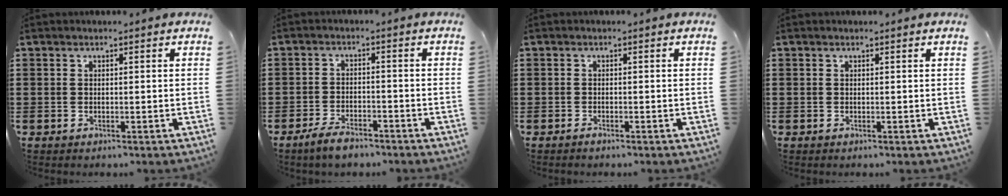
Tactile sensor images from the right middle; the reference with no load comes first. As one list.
[{"total": 3.5, "force": [-2.9, 1.0, 1.7], "torque": [-0.036, 0.007, -0.057]}, {"total": 0.6, "force": [-0.5, 0.0, 0.3], "torque": [-0.007, -0.004, -0.009]}, {"total": 0.0}]